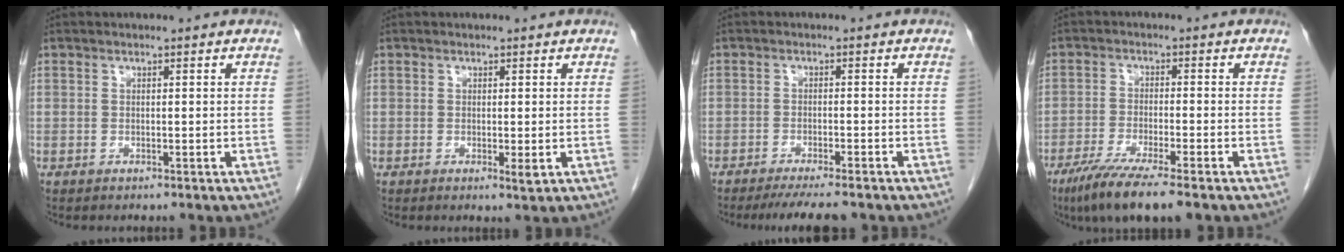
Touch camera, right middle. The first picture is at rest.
{"total": 1.3, "force": [-0.2, 0.2, 1.3], "torque": [-0.018, -0.005, 0.000]}
{"total": 7.2, "force": [-6.1, 0.8, 3.7], "torque": [-0.048, -0.012, -0.093]}
{"total": 9.4, "force": [-6.6, 0.5, 6.6], "torque": [-0.110, -0.023, -0.108]}